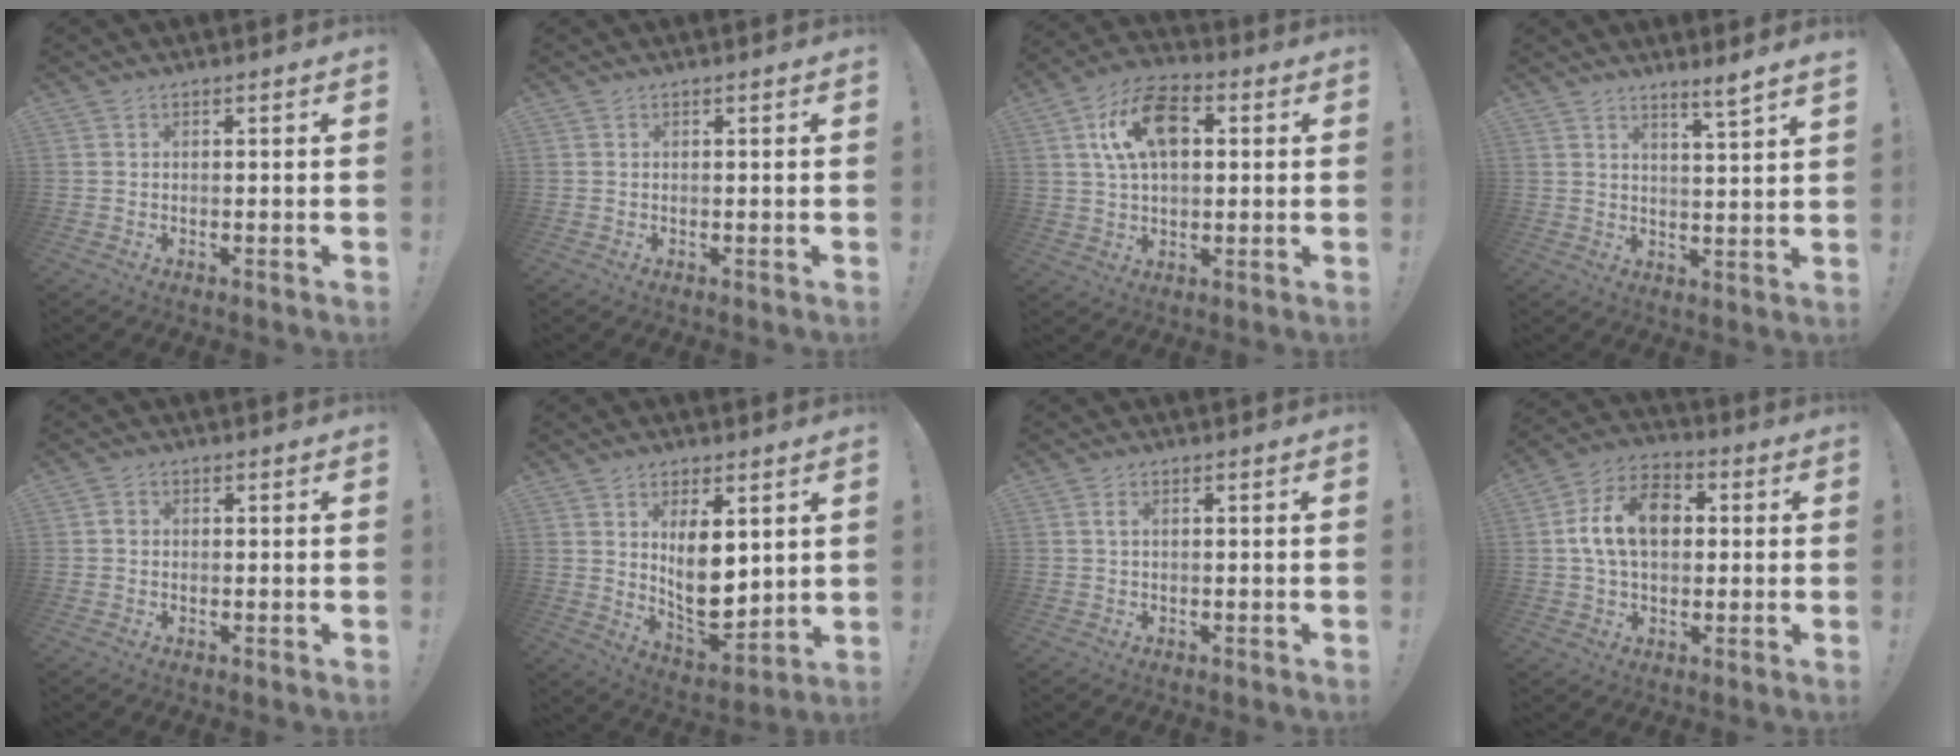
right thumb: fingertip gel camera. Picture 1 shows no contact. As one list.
[{"total": 0.0}, {"total": 15.3, "force": [4.5, 9.3, 11.3], "torque": [-0.190, 0.009, 0.085]}, {"total": 5.2, "force": [4.0, -1.2, 3.0], "torque": [-0.033, -0.040, 0.060]}, {"total": 1.4, "force": [-0.5, 1.3, 0.4], "torque": [0.003, 0.002, -0.011]}, {"total": 11.5, "force": [3.4, 6.4, 9.0], "torque": [-0.136, -0.045, 0.067]}, {"total": 1.2, "force": [0.1, 0.6, 1.0], "torque": [-0.021, 0.003, 0.001]}, {"total": 14.7, "force": [2.1, 10.2, 10.4], "torque": [-0.169, 0.010, 0.039]}]